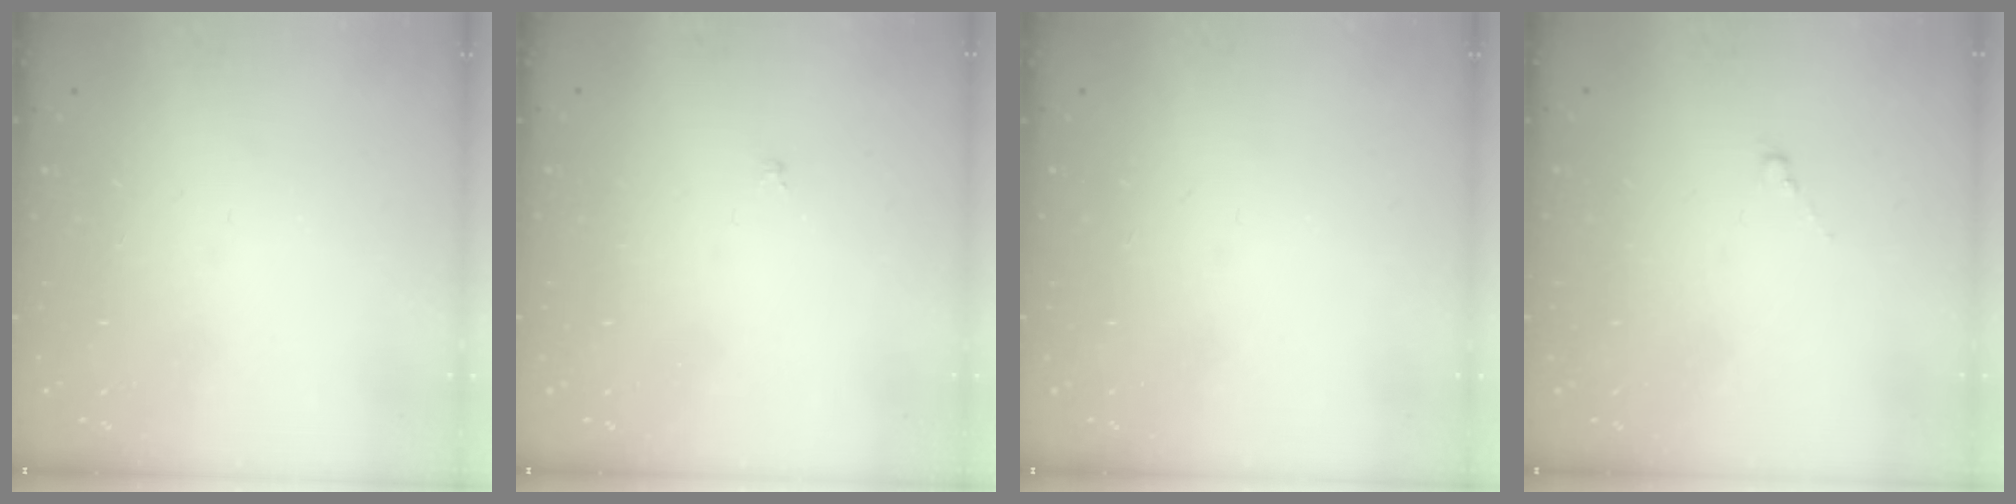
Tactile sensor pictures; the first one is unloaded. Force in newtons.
{"total": 1.0, "press": 0.9, "slide": 0.3}
{"total": 0.0}
{"total": 0.8, "press": 0.7, "slide": 0.5}